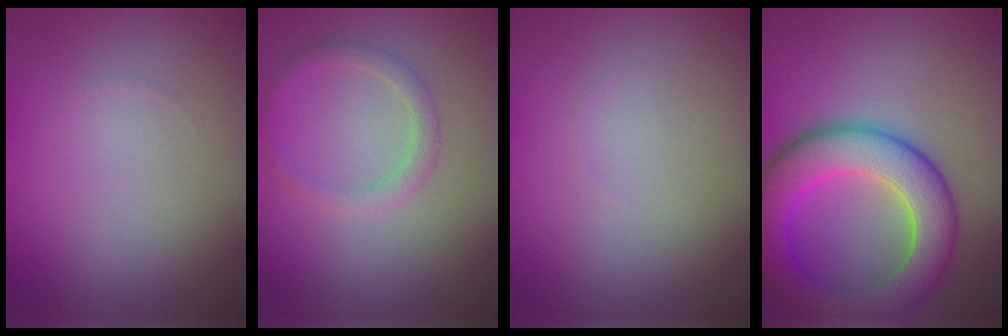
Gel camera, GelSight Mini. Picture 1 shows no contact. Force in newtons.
{"total": 1.9, "press": 1.9, "slide": 0.2}
{"total": 0.0}
{"total": 9.4, "press": 9.4, "slide": 0.3}